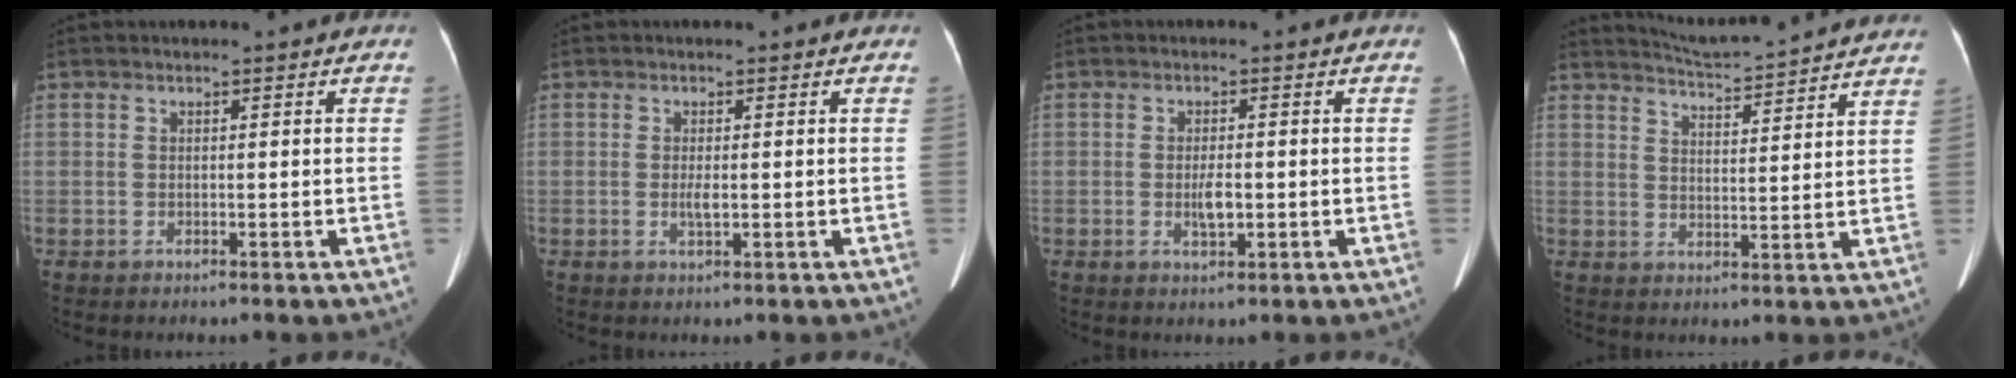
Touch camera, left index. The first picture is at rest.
{"total": 1.5, "force": [-0.2, 0.3, 1.4], "torque": [-0.030, -0.003, -0.003]}
{"total": 2.6, "force": [-0.5, 0.8, 2.4], "torque": [-0.047, -0.003, -0.007]}
{"total": 13.4, "force": [13.0, -0.4, 3.3], "torque": [-0.061, -0.009, 0.168]}